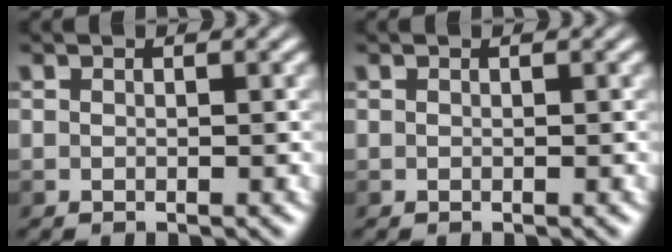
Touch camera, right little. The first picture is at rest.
{"total": 0.0}